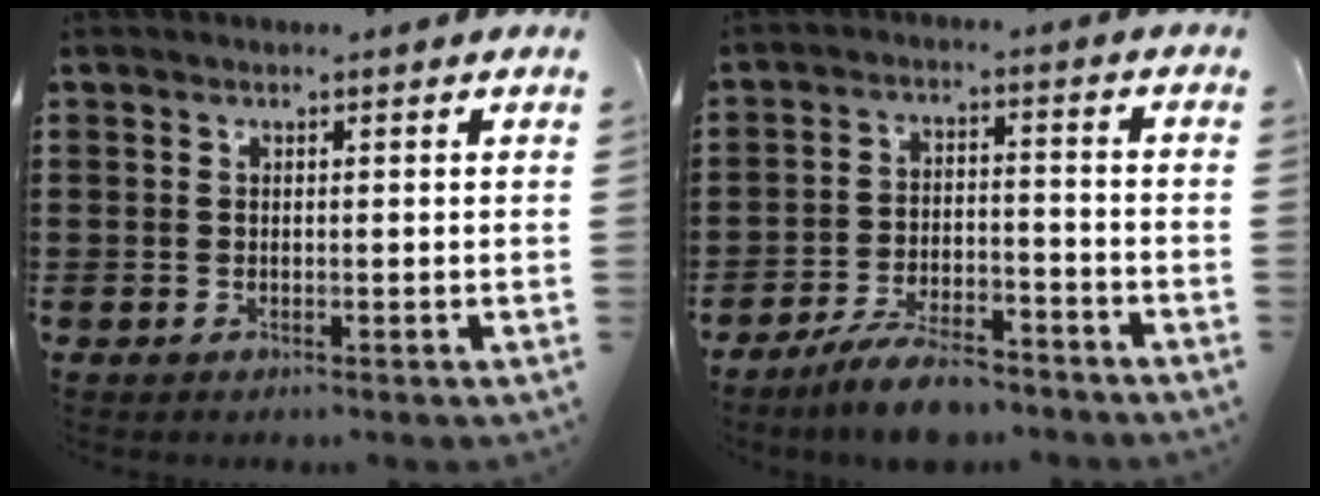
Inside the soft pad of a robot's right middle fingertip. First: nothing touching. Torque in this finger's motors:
{"motor_torque": [1.31, -0.83, 0.58, 0.12]}